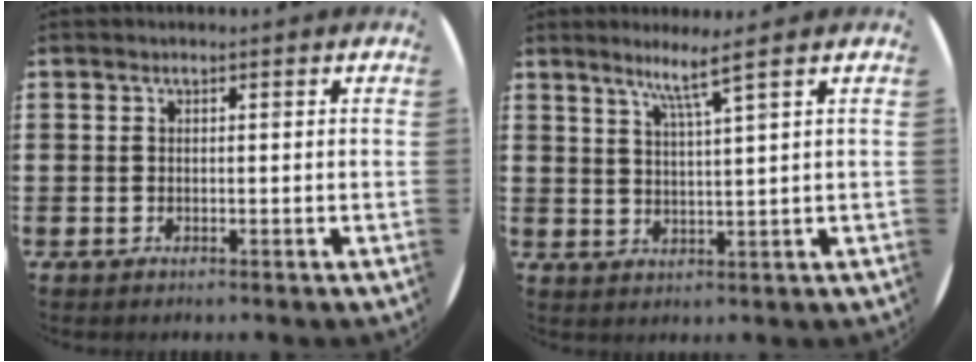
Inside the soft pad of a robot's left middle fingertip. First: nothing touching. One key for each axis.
{"total": 4.4, "fx": 3.3, "fy": -0.8, "fz": 2.8, "tx": -0.062, "ty": -0.004, "tz": 0.054}